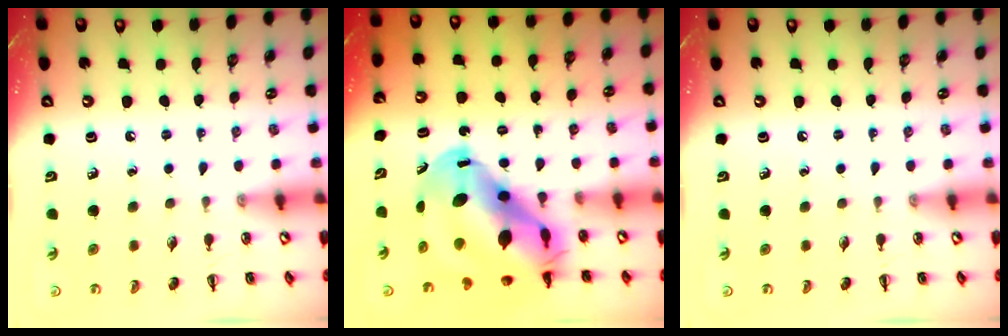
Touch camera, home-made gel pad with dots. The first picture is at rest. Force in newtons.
{"total": 17.3, "press": 16.7, "slide": 4.7}
{"total": 0.0}